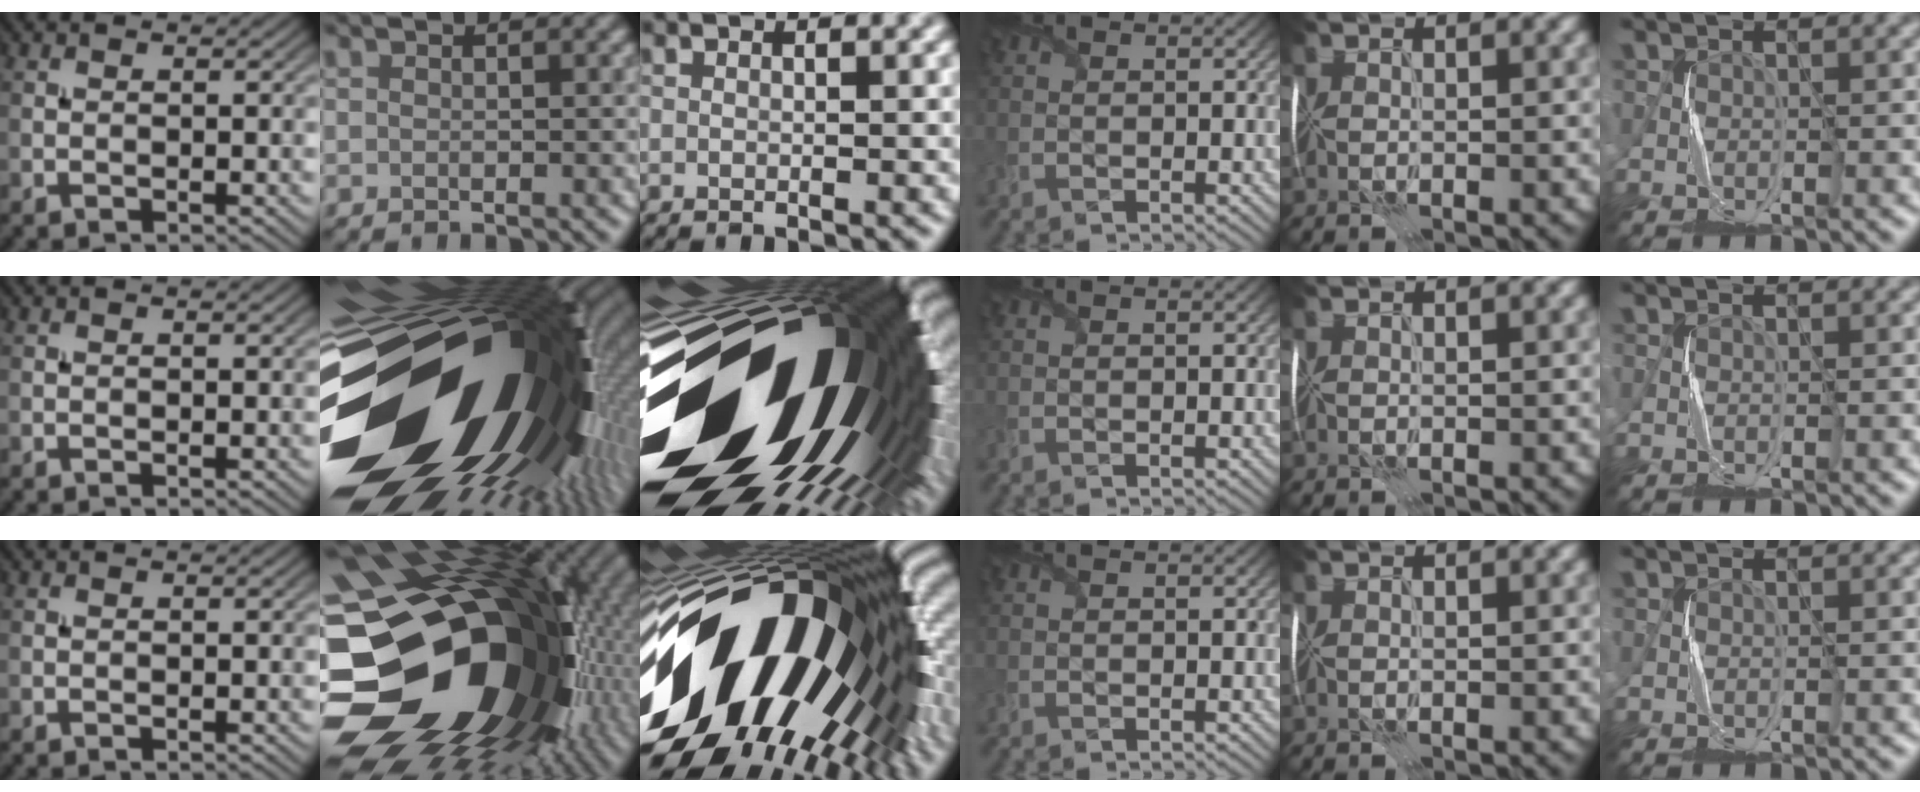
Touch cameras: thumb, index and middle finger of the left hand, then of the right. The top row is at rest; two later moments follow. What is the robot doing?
{"motion": "fold", "object": "shipping label"}